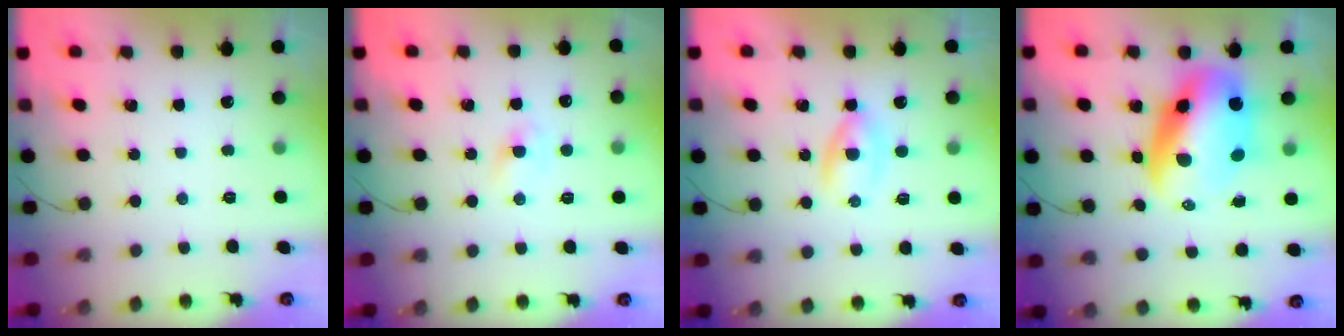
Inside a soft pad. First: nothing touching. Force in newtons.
{"total": 1.9, "press": 1.8, "slide": 0.8}
{"total": 3.0, "press": 2.8, "slide": 1.2}
{"total": 14.2, "press": 13.8, "slide": 3.3}